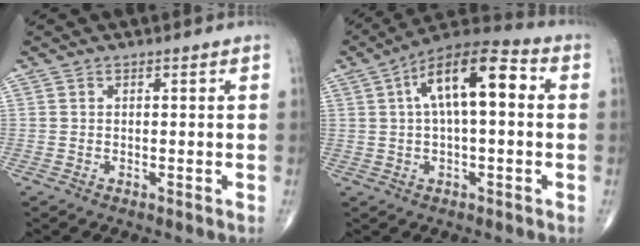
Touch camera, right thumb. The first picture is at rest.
{"total": 14.0, "force": [2.6, 5.6, 12.5], "torque": [-0.204, 0.038, 0.034]}